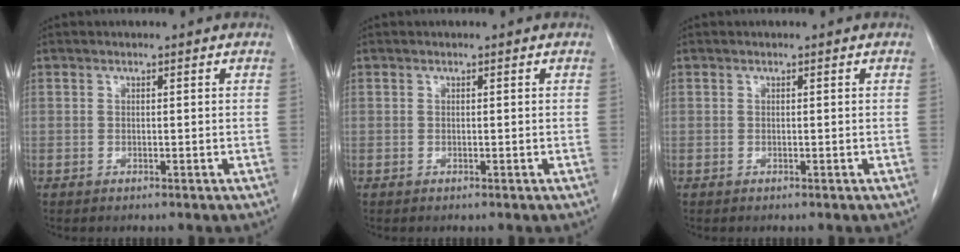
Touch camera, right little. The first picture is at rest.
{"total": 0.0}
{"total": 0.0}